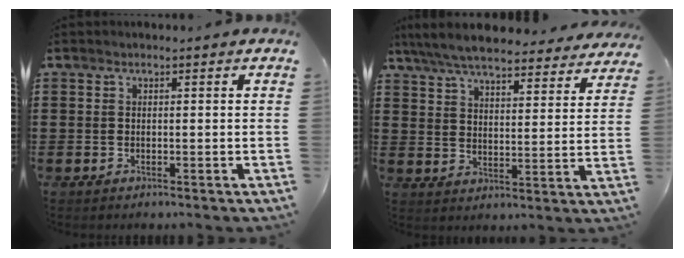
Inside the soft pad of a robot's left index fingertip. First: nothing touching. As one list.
[{"total": 7.1, "force": [6.6, 0.6, 2.4], "torque": [-0.074, -0.035, 0.117]}]